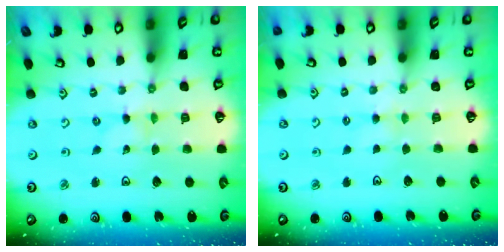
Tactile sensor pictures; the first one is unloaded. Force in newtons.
{"total": 1.6, "press": 1.5, "slide": 0.4}